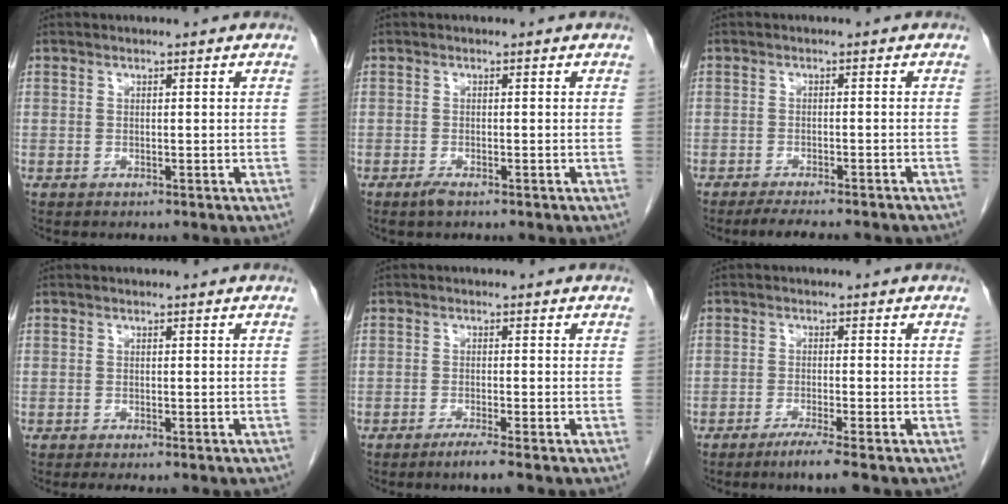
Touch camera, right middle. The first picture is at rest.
{"total": 1.3, "force": [-0.9, 0.2, 0.9], "torque": [-0.022, -0.003, -0.017]}
{"total": 9.0, "force": [-7.8, 1.5, 4.2], "torque": [-0.053, -0.009, -0.103]}
{"total": 3.6, "force": [-2.9, 0.9, 2.0], "torque": [-0.019, -0.008, -0.034]}
{"total": 2.4, "force": [-1.7, -0.5, 1.6], "torque": [-0.034, -0.006, -0.032]}
{"total": 3.8, "force": [-2.7, -0.7, 2.7], "torque": [-0.049, -0.011, -0.049]}